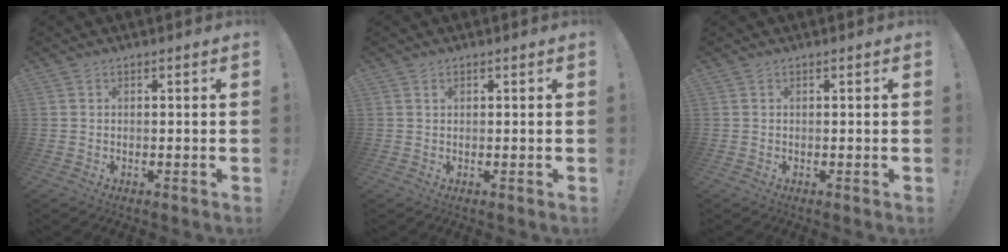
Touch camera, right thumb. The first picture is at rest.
{"total": 0.7, "force": [0.5, 0.4, 0.3], "torque": [0.002, -0.002, 0.008]}
{"total": 0.0}